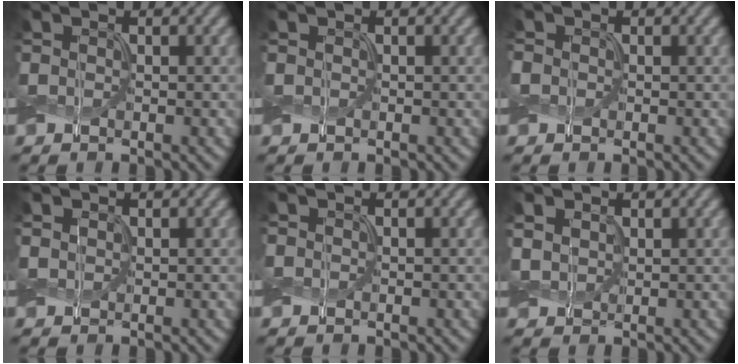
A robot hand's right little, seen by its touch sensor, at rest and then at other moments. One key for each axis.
{"total": 0.0}
{"total": 0.6, "fx": -0.1, "fy": 0.5, "fz": 0.0, "tx": 0.000, "ty": 0.001, "tz": -0.004}
{"total": 0.7, "fx": 0.4, "fy": 0.5, "fz": 0.3, "tx": -0.008, "ty": 0.001, "tz": 0.008}
{"total": 0.0}
{"total": 1.9, "fx": 0.7, "fy": 1.4, "fz": 0.9, "tx": -0.029, "ty": 0.000, "tz": 0.012}